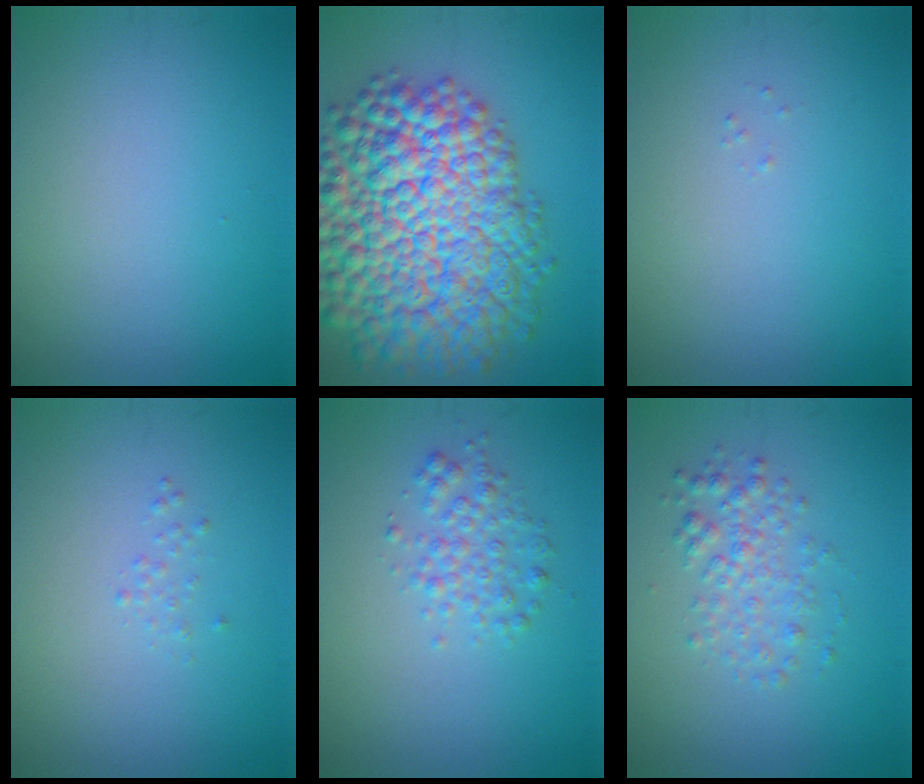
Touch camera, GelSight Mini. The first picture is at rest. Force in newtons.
{"total": 15.8, "press": 15.8, "slide": 0.6}
{"total": 0.0}
{"total": 0.5, "press": 0.5, "slide": 0.0}
{"total": 2.2, "press": 2.2, "slide": 0.0}
{"total": 2.5, "press": 2.5, "slide": 0.0}